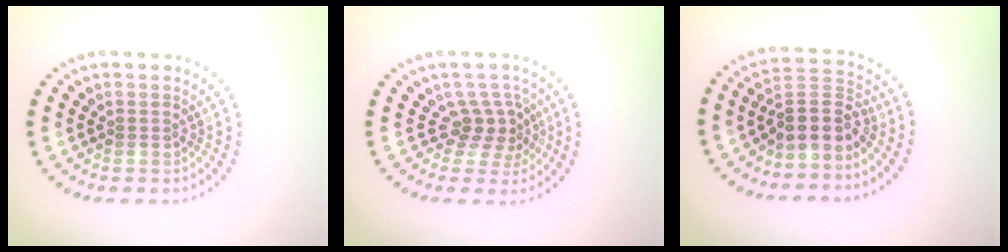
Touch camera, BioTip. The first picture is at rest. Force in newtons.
{"total": 2.6, "press": 1.9, "slide": 1.7}
{"total": 3.8, "press": 3.2, "slide": 2.1}